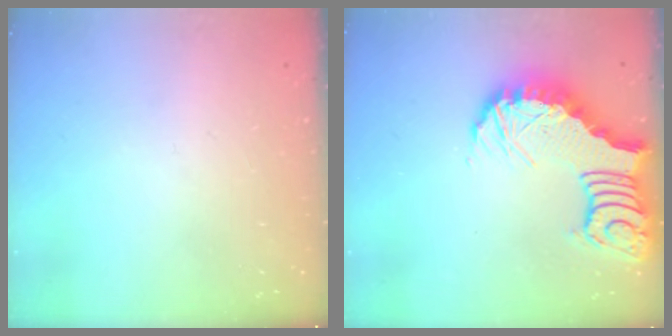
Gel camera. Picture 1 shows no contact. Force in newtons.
{"total": 7.6, "press": 7.5, "slide": 1.2}